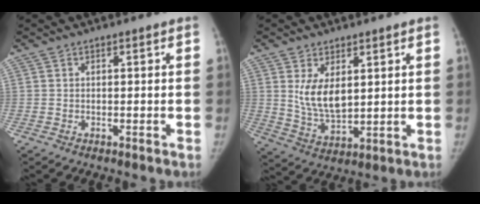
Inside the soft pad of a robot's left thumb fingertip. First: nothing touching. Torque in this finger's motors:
{"motor_torque": [0.42, 0.57, 0.78, -0.83, 0.00]}